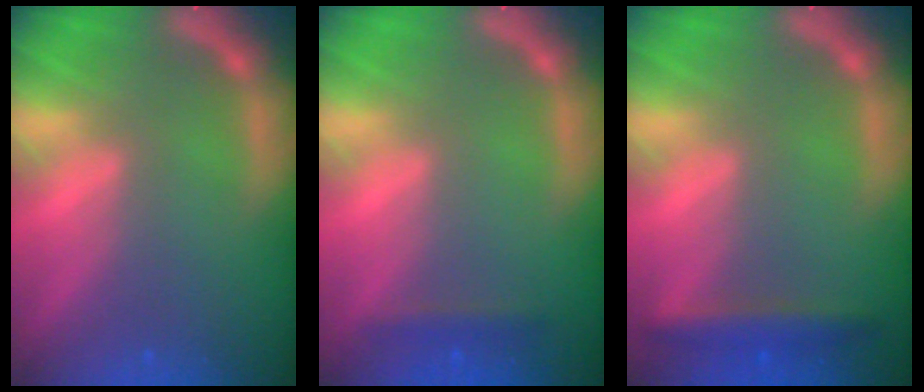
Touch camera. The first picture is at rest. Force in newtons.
{"total": 1.4}
{"total": 2.9}